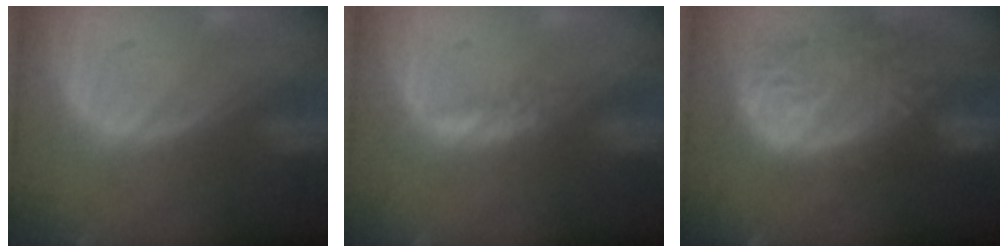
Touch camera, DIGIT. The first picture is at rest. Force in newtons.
{"total": 1.3, "press": 1.2, "slide": 0.5}
{"total": 13.8, "press": 11.5, "slide": 7.7}